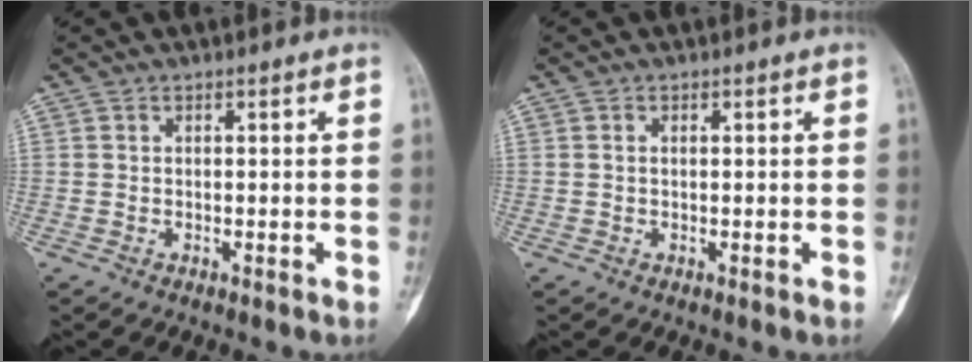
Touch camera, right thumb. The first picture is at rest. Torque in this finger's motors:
{"motor_torque": [-0.27, -0.25, 0.32, -0.05, -0.03]}